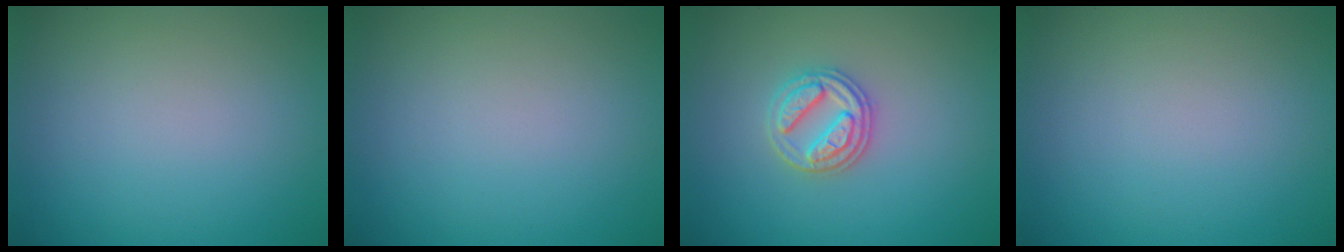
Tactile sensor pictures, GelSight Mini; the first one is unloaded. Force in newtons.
{"total": 0.0}
{"total": 3.0, "press": 2.8, "slide": 1.0}
{"total": 0.0}